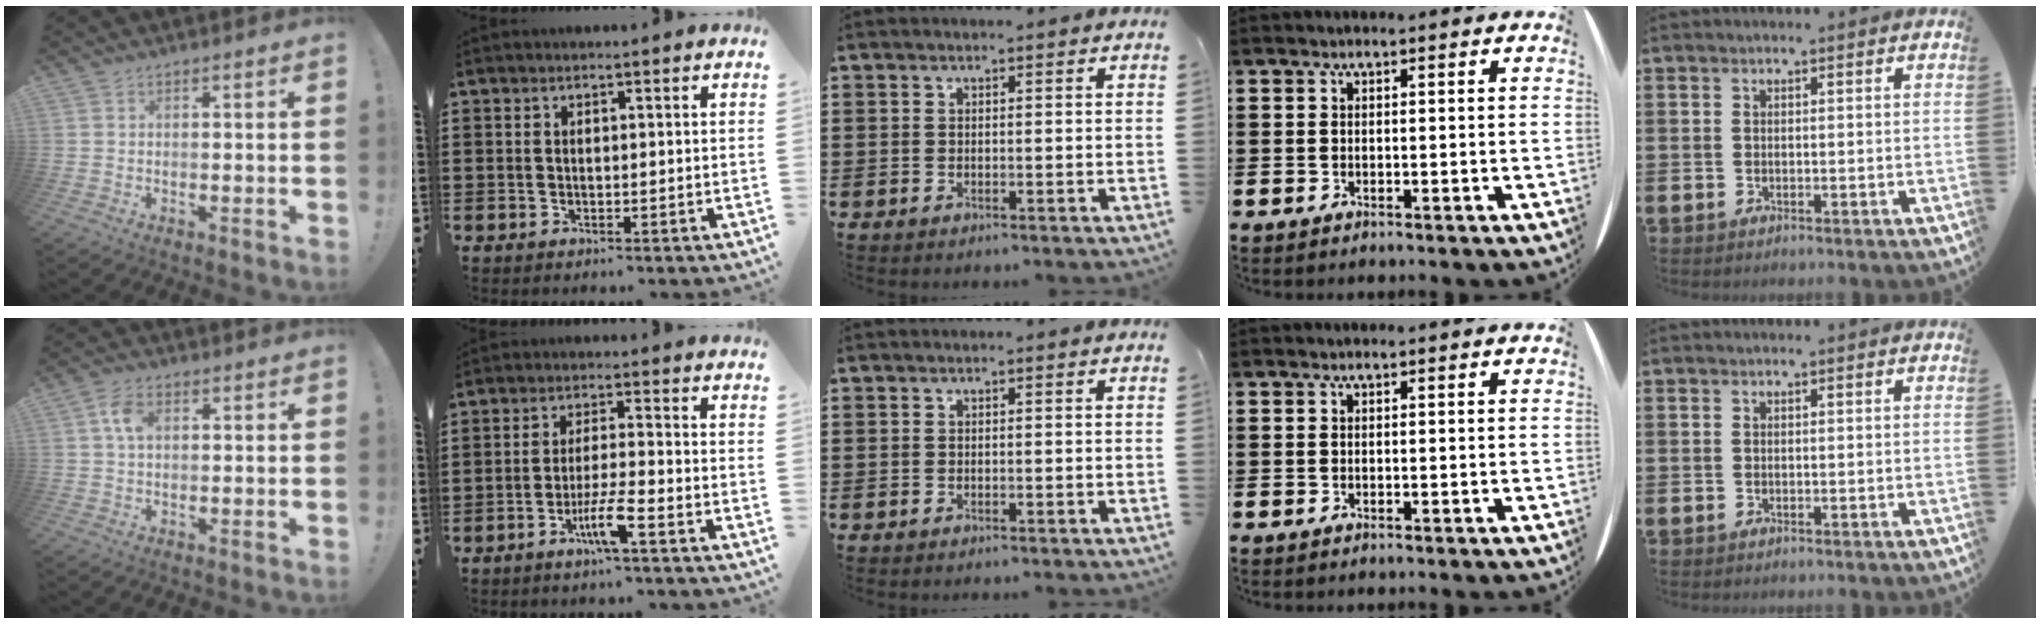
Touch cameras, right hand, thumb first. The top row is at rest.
{"thumb": {"total": 5.2, "force": [1.1, 3.3, 3.9], "torque": [-0.061, 0.005, 0.018]}, "index": {"total": 5.5, "force": [-3.1, 0.1, 4.5], "torque": [-0.096, -0.014, -0.059]}}